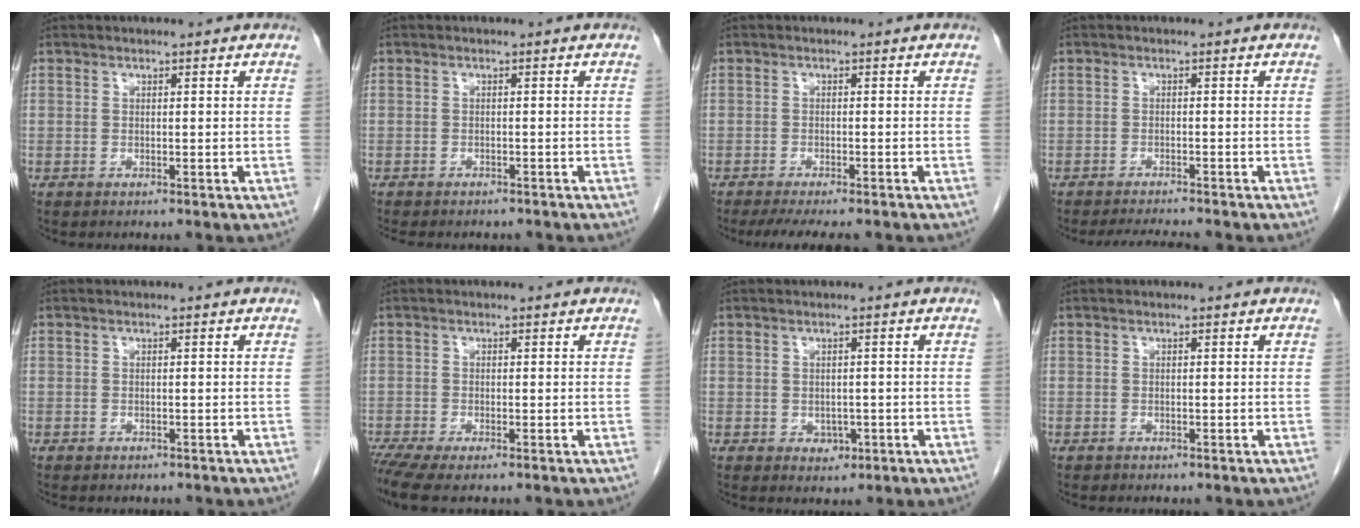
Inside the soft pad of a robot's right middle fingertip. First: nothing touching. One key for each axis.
{"total": 7.7, "fx": -6.7, "fy": 2.4, "fz": 3.0, "tx": -0.041, "ty": -0.003, "tz": -0.081}
{"total": 7.8, "fx": -6.5, "fy": 1.3, "fz": 4.1, "tx": -0.055, "ty": -0.012, "tz": -0.094}
{"total": 3.9, "fx": -3.7, "fy": -0.3, "fz": 1.2, "tx": -0.022, "ty": -0.015, "tz": -0.057}
{"total": 1.1, "fx": -1.0, "fy": 0.5, "fz": 0.3, "tx": -0.011, "ty": 0.000, "tz": -0.012}
{"total": 3.8, "fx": -2.7, "fy": 0.5, "fz": 2.5, "tx": -0.051, "ty": -0.010, "tz": -0.054}
{"total": 2.0, "fx": -0.6, "fy": 1.5, "fz": 1.1, "tx": -0.013, "ty": 0.002, "tz": 0.001}
{"total": 0.0}